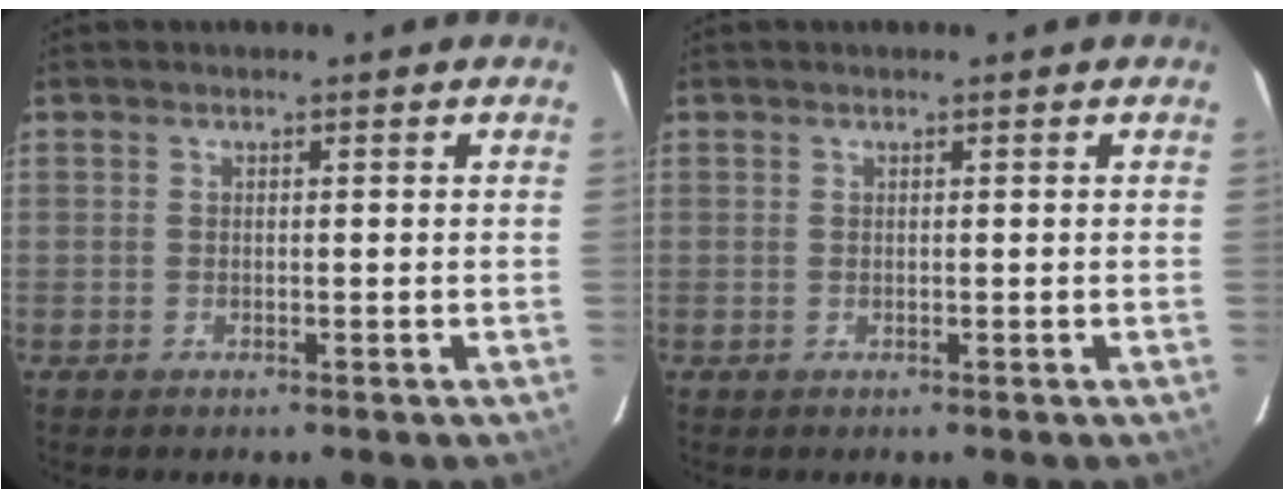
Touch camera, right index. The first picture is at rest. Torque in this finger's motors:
{"motor_torque": [-0.01, 0.01, -0.02, 0.00]}